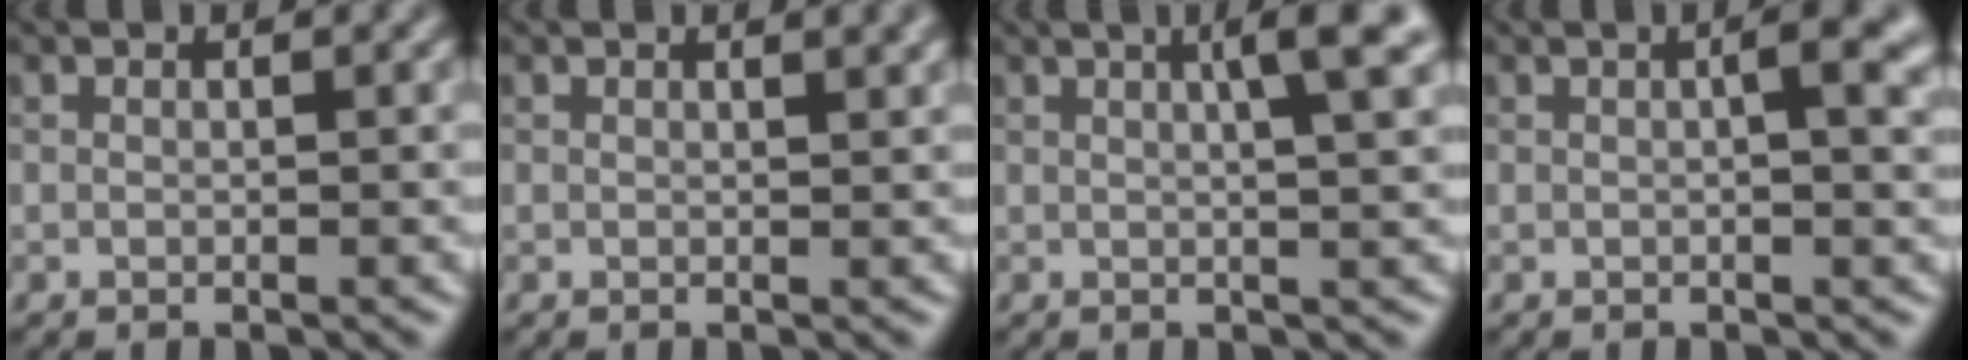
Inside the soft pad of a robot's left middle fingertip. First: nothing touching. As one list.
[{"total": 1.7, "force": [1.1, 0.6, 1.2], "torque": [-0.008, 0.003, 0.012]}, {"total": 4.9, "force": [1.7, 0.9, 4.5], "torque": [-0.055, 0.013, 0.022]}, {"total": 3.8, "force": [0.6, 1.1, 3.6], "torque": [-0.044, 0.013, 0.004]}]